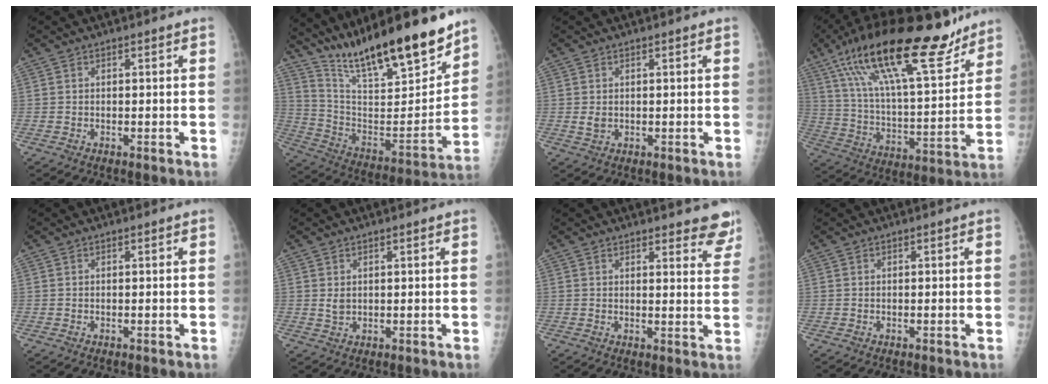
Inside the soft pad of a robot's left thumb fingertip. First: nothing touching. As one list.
[{"total": 24.5, "force": [19.1, 5.3, 14.4], "torque": [-0.204, -0.097, 0.327]}, {"total": 1.7, "force": [0.4, 1.2, 1.1], "torque": [-0.014, -0.004, 0.011]}, {"total": 25.5, "force": [17.4, 7.2, 17.2], "torque": [-0.266, -0.052, 0.297]}, {"total": 0.0}, {"total": 1.8, "force": [0.8, 1.1, 1.1], "torque": [-0.015, -0.008, 0.019]}, {"total": 7.4, "force": [6.6, 1.9, 2.6], "torque": [0.006, -0.038, 0.057]}, {"total": 0.0}]